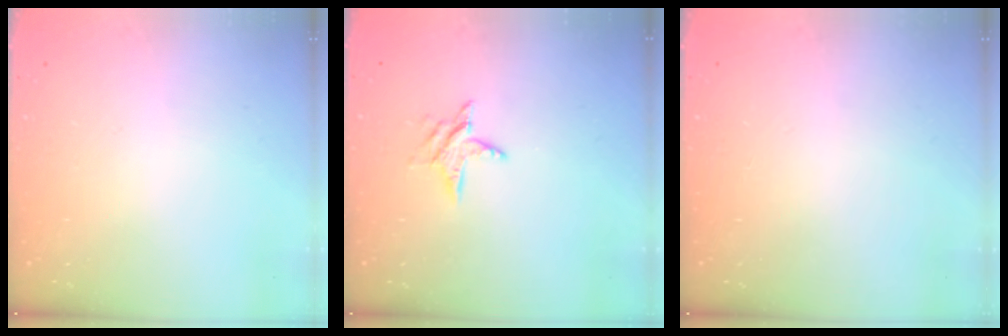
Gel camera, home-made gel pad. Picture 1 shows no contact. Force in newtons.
{"total": 5.6, "press": 5.6, "slide": 0.4}
{"total": 0.0}